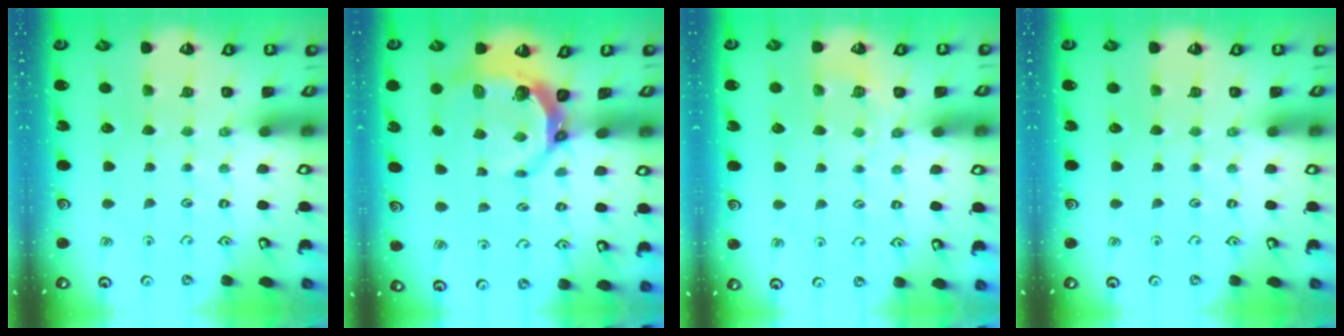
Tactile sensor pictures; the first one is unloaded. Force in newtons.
{"total": 6.5, "press": 5.3, "slide": 3.8}
{"total": 5.1, "press": 4.9, "slide": 1.5}
{"total": 0.0}